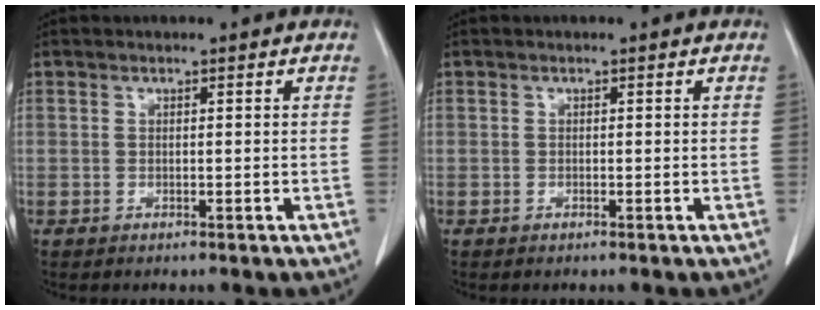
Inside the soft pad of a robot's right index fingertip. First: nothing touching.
{"total": 0.0}